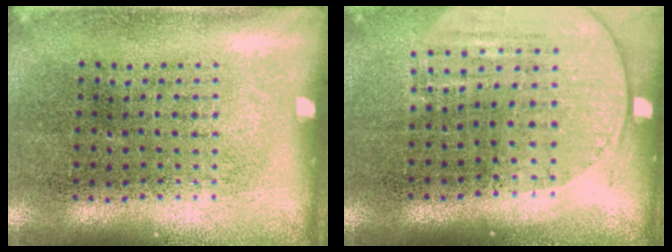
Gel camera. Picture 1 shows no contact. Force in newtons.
{"total": 1.6, "press": 1.4, "slide": 0.6}